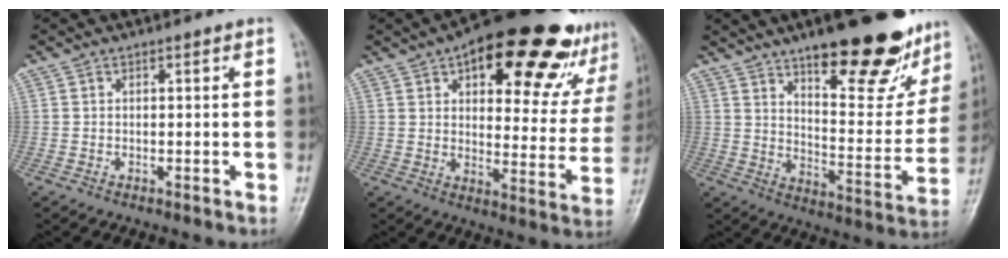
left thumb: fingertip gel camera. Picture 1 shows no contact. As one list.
[{"total": 26.7, "force": [16.6, 10.7, 17.9], "torque": [-0.202, -0.042, 0.220]}, {"total": 23.0, "force": [15.2, 7.7, 15.3], "torque": [-0.158, -0.080, 0.222]}]